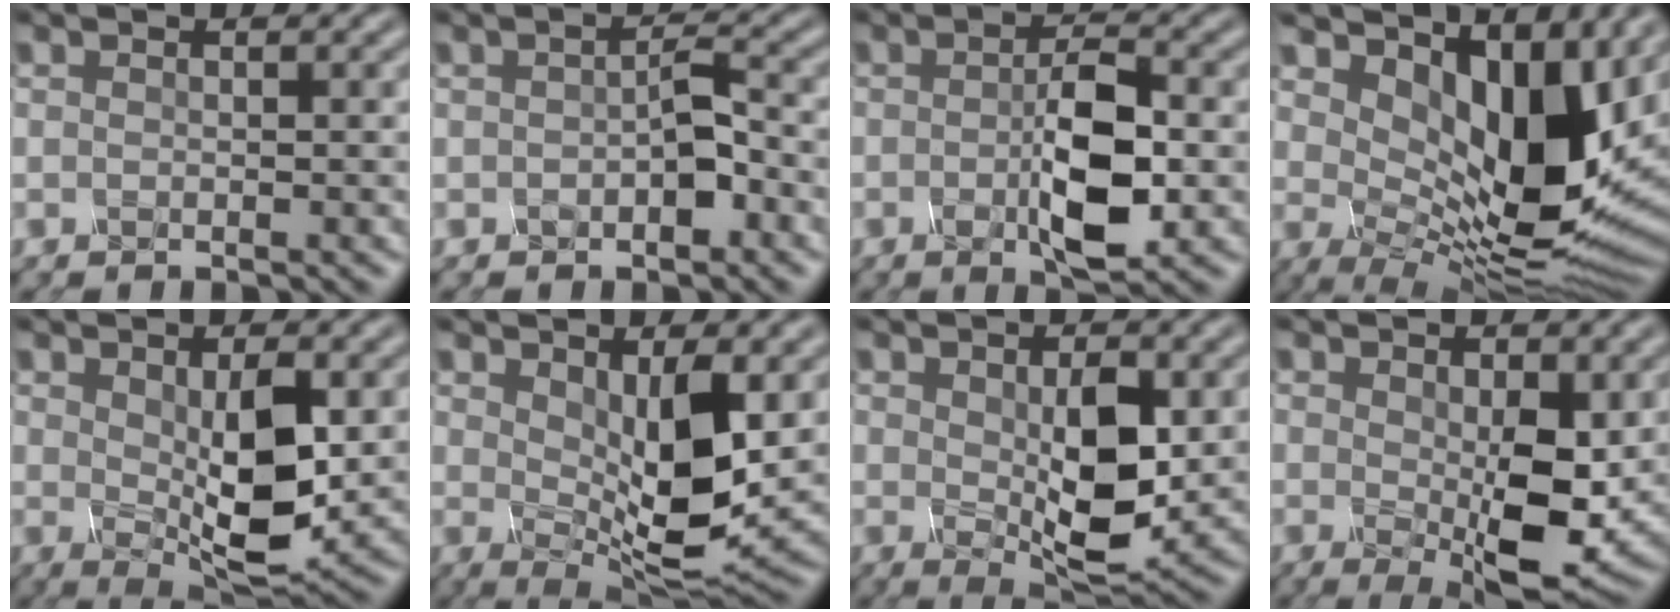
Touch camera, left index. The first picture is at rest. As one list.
[{"total": 1.8, "force": [-0.6, 0.3, 1.6], "torque": [-0.033, 0.007, -0.008]}, {"total": 5.3, "force": [-1.0, 1.5, 5.0], "torque": [-0.098, 0.000, -0.014]}, {"total": 11.0, "force": [4.7, 5.2, 8.5], "torque": [-0.138, -0.009, 0.092]}, {"total": 5.7, "force": [0.3, 2.1, 5.4], "torque": [-0.103, -0.010, 0.017]}, {"total": 7.0, "force": [0.9, 2.6, 6.5], "torque": [-0.117, -0.012, 0.027]}, {"total": 6.0, "force": [0.1, 2.5, 5.4], "torque": [-0.105, -0.010, 0.013]}, {"total": 6.8, "force": [-0.3, 2.6, 6.3], "torque": [-0.117, -0.013, 0.006]}]